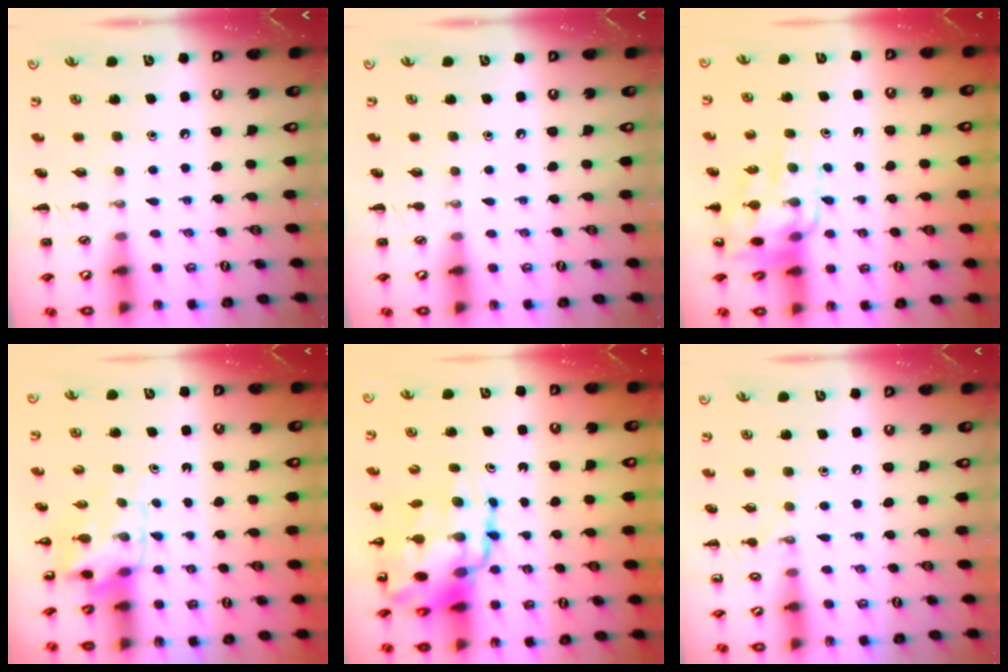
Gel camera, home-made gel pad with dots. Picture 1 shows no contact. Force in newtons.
{"total": 0.0}
{"total": 11.2, "press": 10.9, "slide": 2.6}
{"total": 4.6, "press": 4.6, "slide": 0.5}
{"total": 14.9, "press": 14.3, "slide": 4.1}
{"total": 6.5, "press": 6.2, "slide": 1.9}